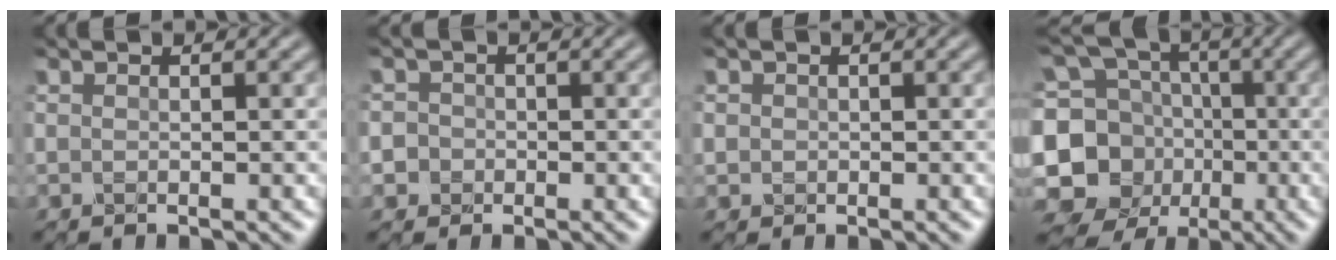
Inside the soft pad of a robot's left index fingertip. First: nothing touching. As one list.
[{"total": 3.1, "force": [-0.6, 2.9, 0.8], "torque": [0.009, 0.012, -0.037]}, {"total": 0.9, "force": [0.1, 0.9, 0.1], "torque": [0.003, -0.002, 0.001]}, {"total": 11.5, "force": [-2.2, 10.4, 4.5], "torque": [-0.128, -0.016, -0.053]}]